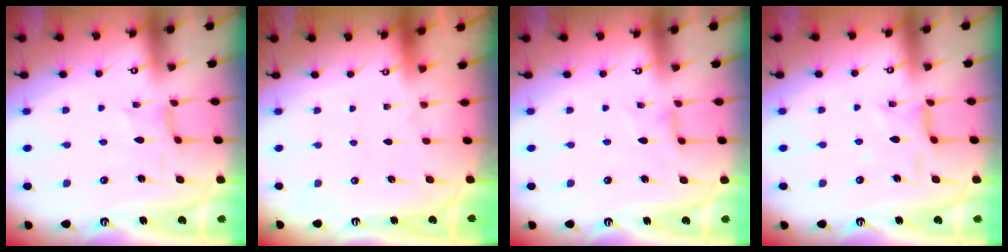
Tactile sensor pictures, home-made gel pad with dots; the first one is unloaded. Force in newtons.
{"total": 0.0}
{"total": 2.5, "press": 2.4, "slide": 0.4}
{"total": 4.9, "press": 4.8, "slide": 0.4}